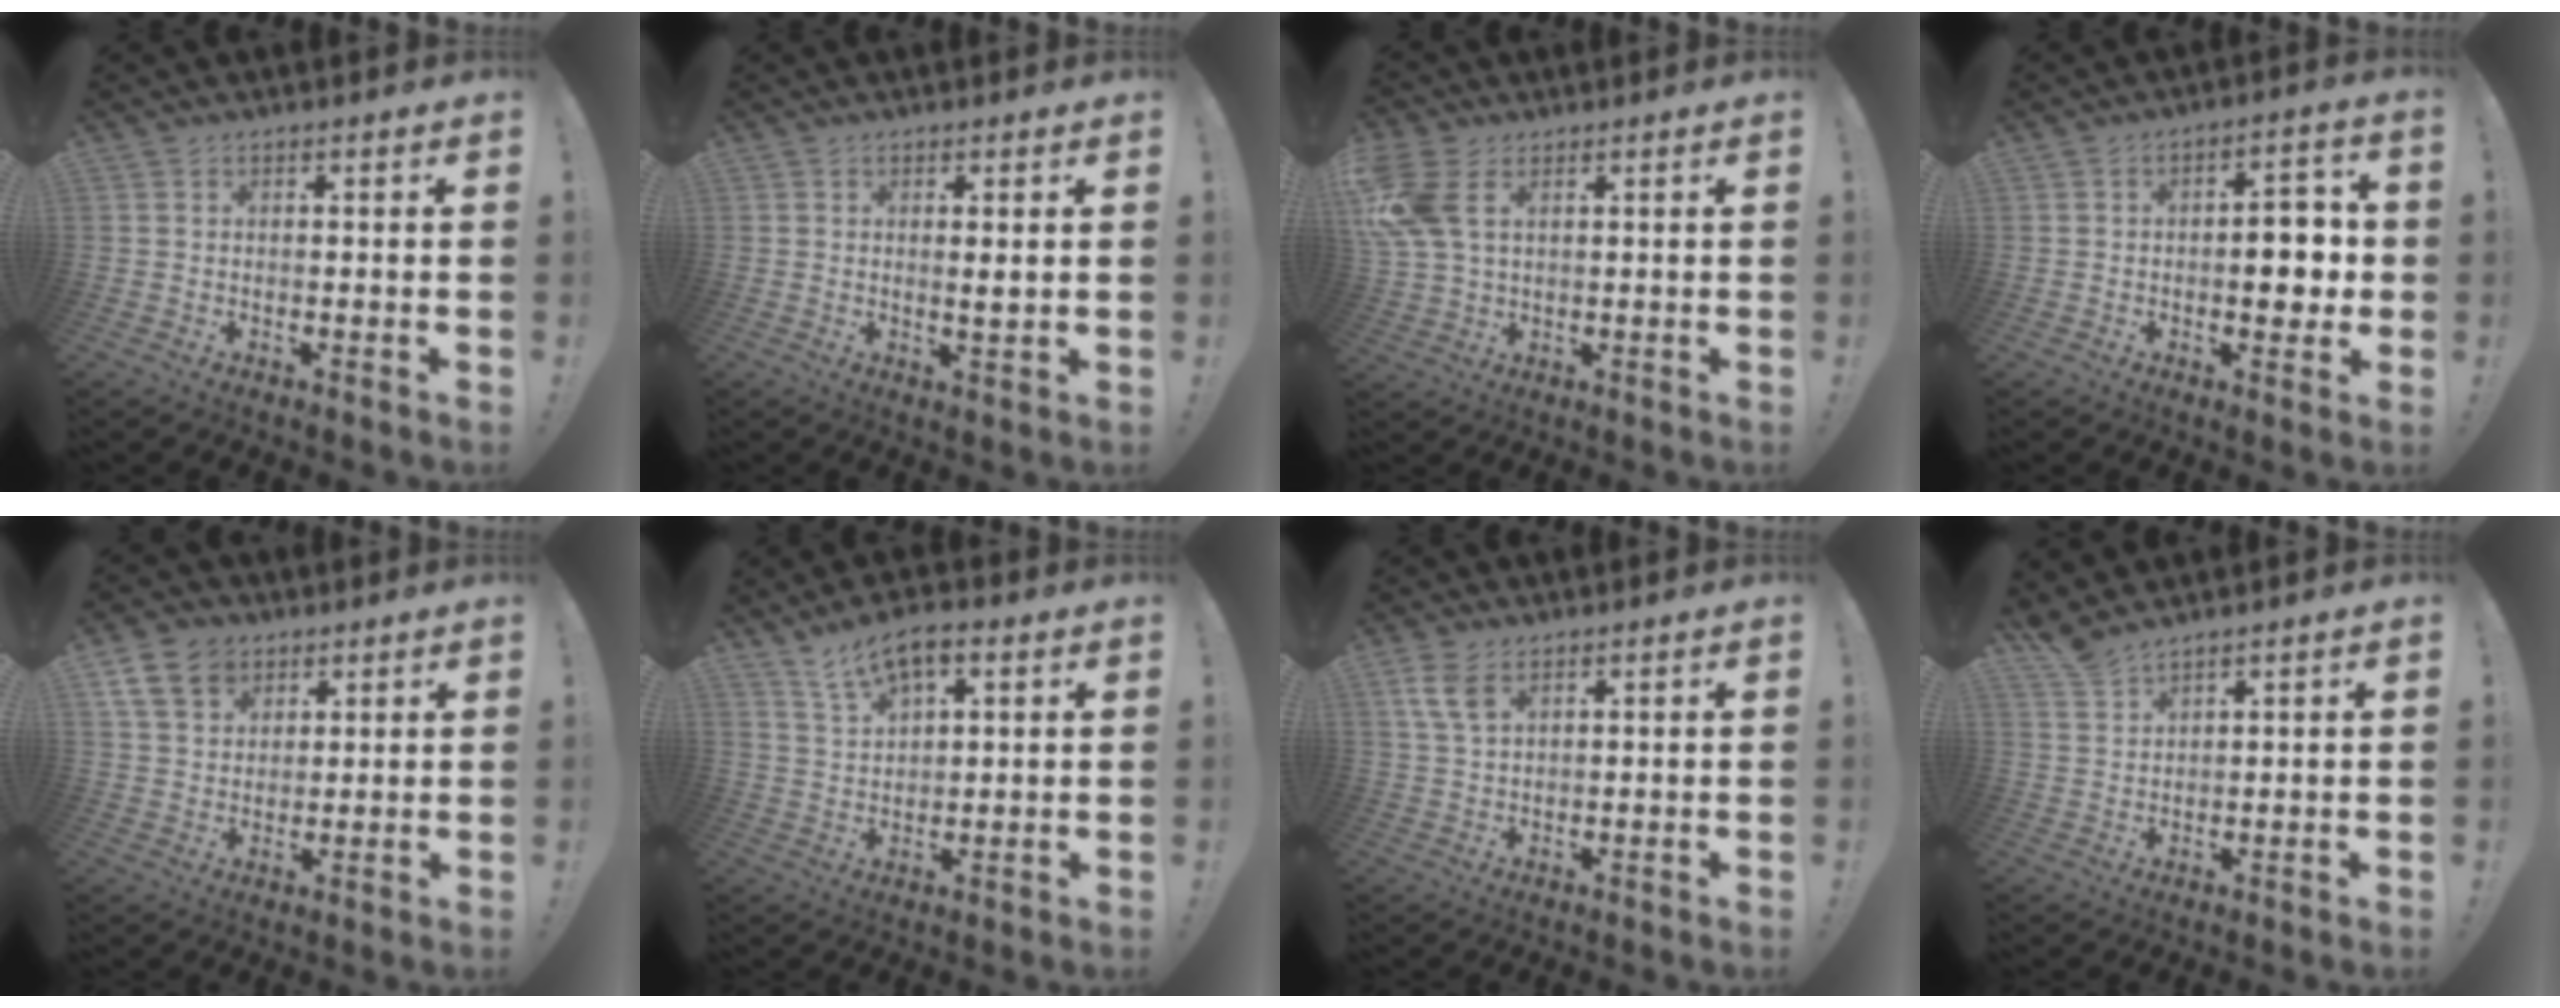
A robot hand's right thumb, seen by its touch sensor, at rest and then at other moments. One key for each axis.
{"total": 2.3, "fx": 0.9, "fy": 0.1, "fz": 2.1, "tx": -0.025, "ty": -0.013, "tz": 0.012}
{"total": 10.1, "fx": 3.3, "fy": 6.2, "fz": 7.2, "tx": -0.143, "ty": -0.006, "tz": 0.065}
{"total": 10.8, "fx": -0.6, "fy": 5.5, "fz": 9.3, "tx": -0.108, "ty": 0.005, "tz": -0.010}
{"total": 10.4, "fx": 5.6, "fy": 7.6, "fz": 4.4, "tx": -0.073, "ty": -0.020, "tz": 0.113}
{"total": 8.4, "fx": 4.9, "fy": 4.1, "fz": 5.4, "tx": -0.087, "ty": -0.013, "tz": 0.090}
{"total": 6.3, "fx": 3.4, "fy": 3.4, "fz": 4.0, "tx": -0.076, "ty": -0.012, "tz": 0.062}
{"total": 4.4, "fx": 4.0, "fy": 0.5, "fz": 1.6, "tx": -0.035, "ty": -0.025, "tz": 0.075}